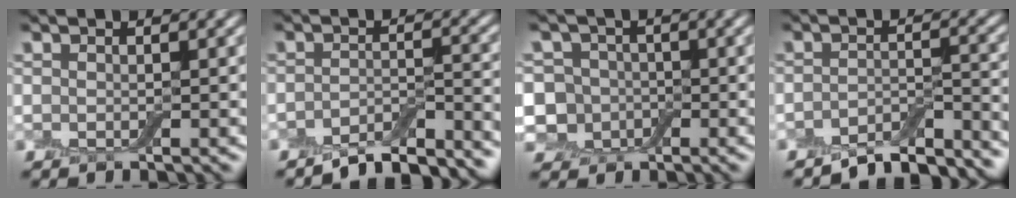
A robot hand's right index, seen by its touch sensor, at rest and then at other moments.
{"total": 6.5, "force": [-5.7, 1.3, 2.8], "torque": [-0.040, -0.002, -0.087]}
{"total": 4.9, "force": [-0.7, 4.5, 1.8], "torque": [-0.017, 0.011, -0.048]}
{"total": 5.9, "force": [-5.4, 1.2, 2.3], "torque": [-0.034, -0.002, -0.081]}